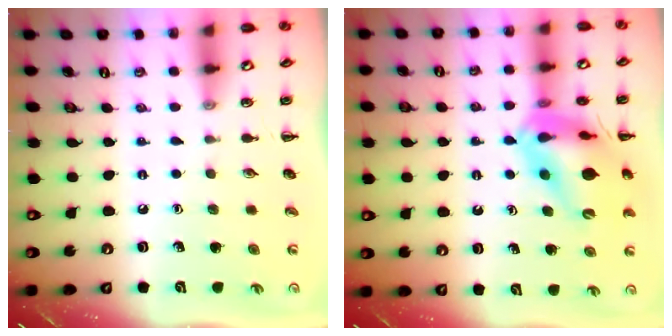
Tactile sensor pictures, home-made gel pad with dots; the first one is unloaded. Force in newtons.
{"total": 16.8, "press": 16.5, "slide": 3.5}